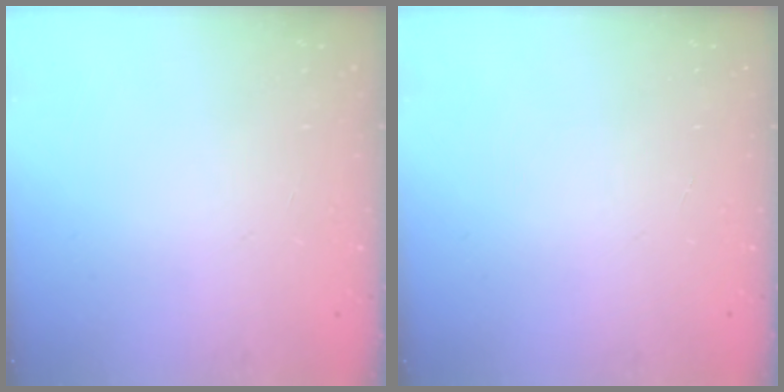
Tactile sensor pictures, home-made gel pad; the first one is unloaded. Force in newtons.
{"total": 0.0}